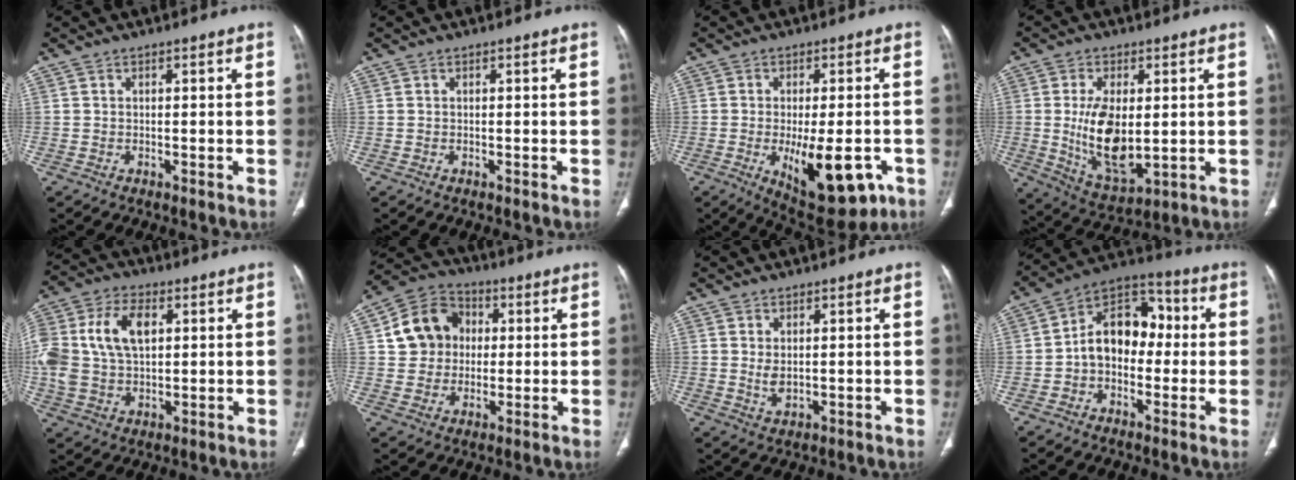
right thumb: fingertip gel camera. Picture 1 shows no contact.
{"total": 0.0}
{"total": 15.2, "force": [-5.1, 6.5, 12.8], "torque": [-0.170, -0.003, -0.053]}
{"total": 13.0, "force": [0.2, 6.5, 11.3], "torque": [-0.198, -0.021, 0.020]}
{"total": 16.7, "force": [3.5, 10.9, 12.2], "torque": [-0.273, 0.008, 0.065]}
{"total": 11.6, "force": [1.8, 10.2, 5.1], "torque": [-0.062, 0.015, 0.024]}
{"total": 2.6, "force": [0.5, 1.5, 2.1], "torque": [-0.036, -0.008, 0.017]}
{"total": 12.8, "force": [-0.5, 9.1, 9.1], "torque": [-0.112, 0.043, -0.025]}